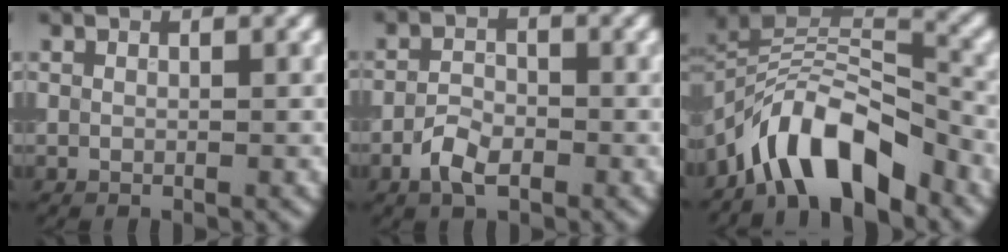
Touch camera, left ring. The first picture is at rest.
{"total": 3.1, "force": [-1.7, 1.6, 2.0], "torque": [-0.038, 0.002, -0.040]}
{"total": 8.5, "force": [-5.8, 3.1, 5.3], "torque": [-0.069, 0.011, -0.113]}